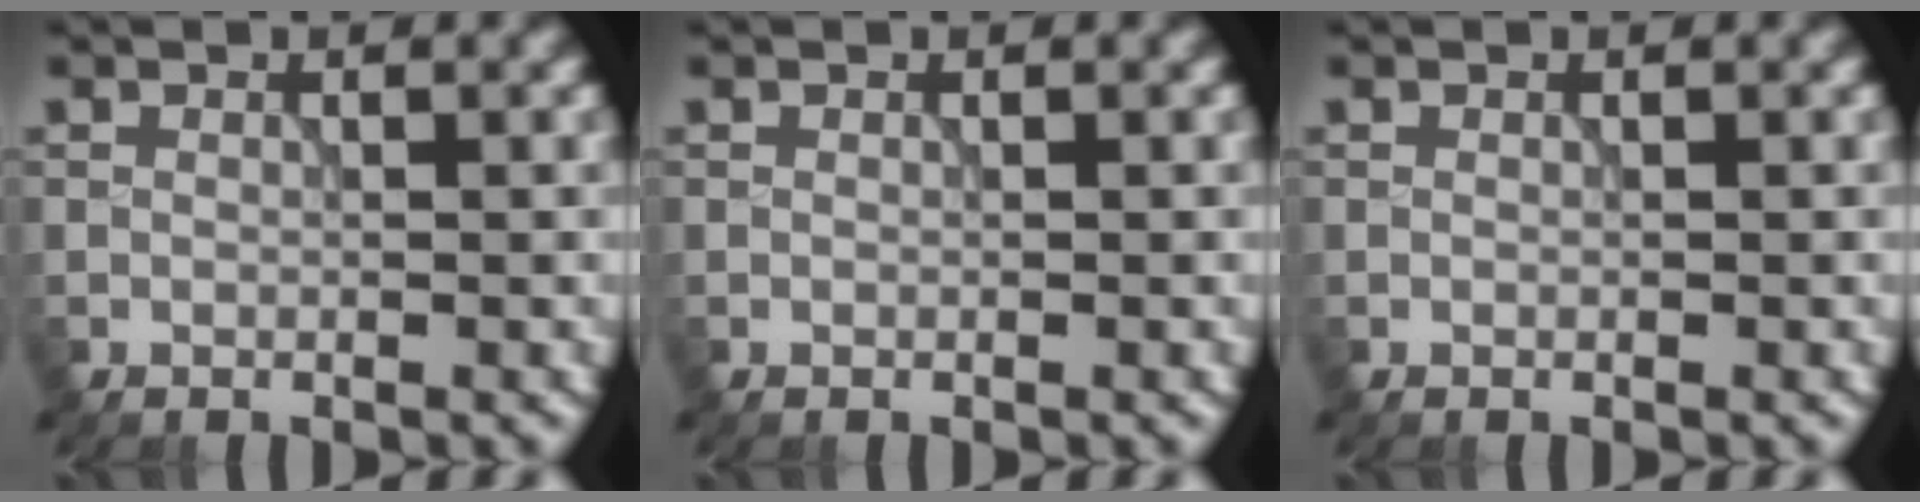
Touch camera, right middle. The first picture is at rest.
{"total": 0.0}
{"total": 0.0}